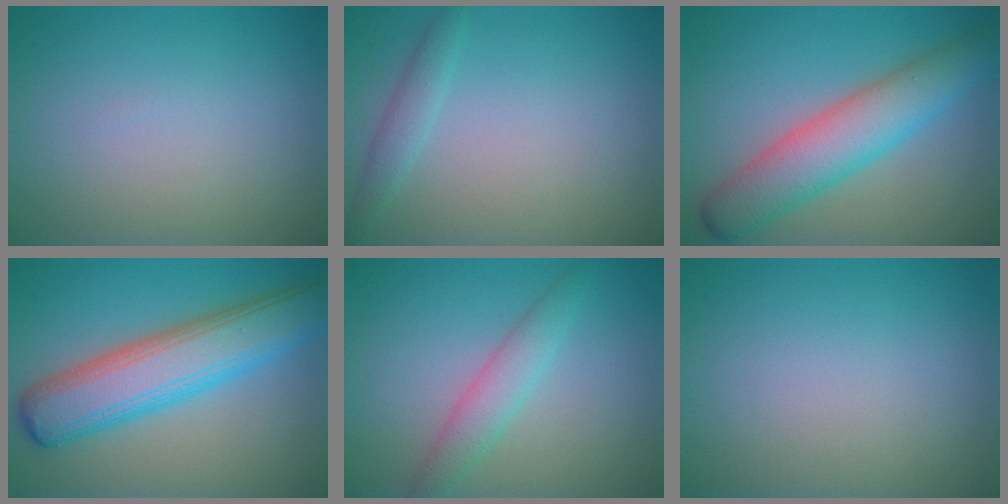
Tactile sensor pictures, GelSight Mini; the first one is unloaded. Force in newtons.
{"total": 1.6, "press": 1.6, "slide": 0.1}
{"total": 6.7, "press": 6.7, "slide": 0.1}
{"total": 8.4, "press": 8.4, "slide": 0.2}
{"total": 2.9, "press": 2.8, "slide": 0.1}
{"total": 0.0}